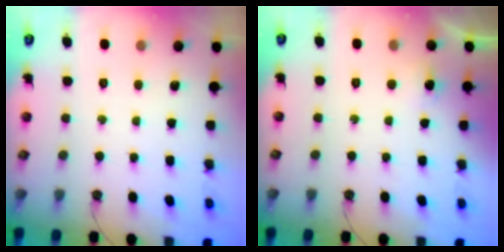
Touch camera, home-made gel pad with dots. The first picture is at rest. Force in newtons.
{"total": 12.8, "press": 5.4, "slide": 11.5}